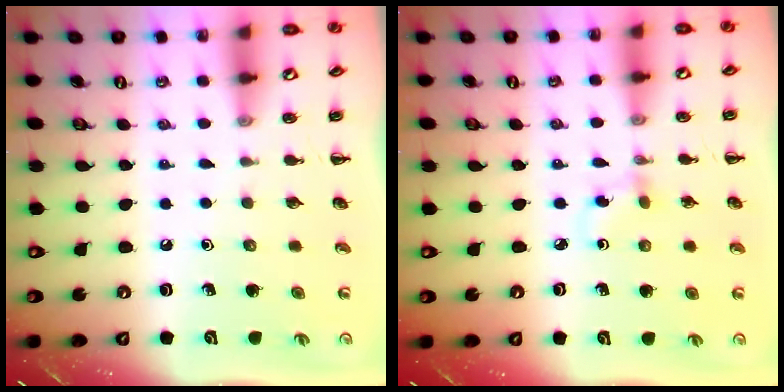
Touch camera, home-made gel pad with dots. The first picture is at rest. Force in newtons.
{"total": 2.8, "press": 2.5, "slide": 1.2}